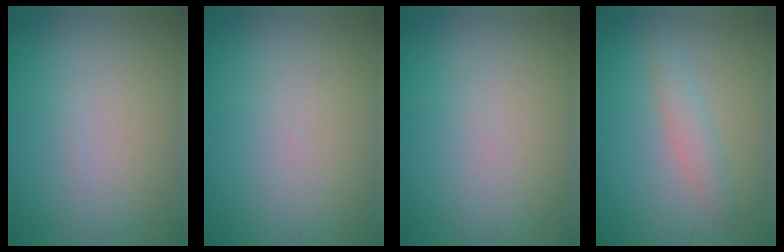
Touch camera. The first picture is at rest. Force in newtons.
{"total": 0.0}
{"total": 0.0}
{"total": 1.8, "press": 1.8, "slide": 0.0}